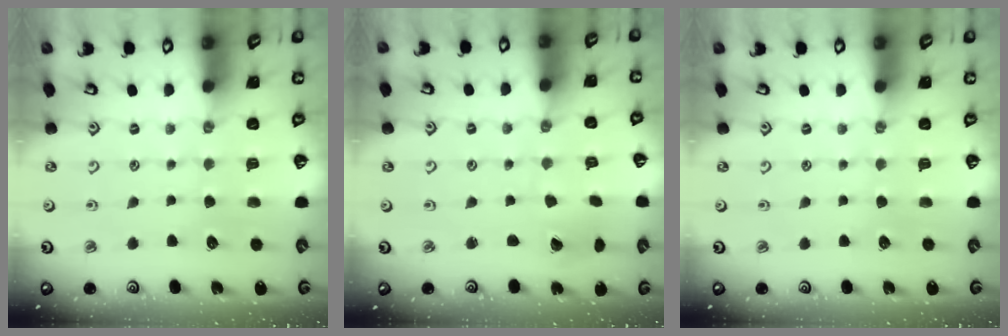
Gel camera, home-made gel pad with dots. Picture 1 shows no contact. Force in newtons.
{"total": 1.8, "press": 1.8, "slide": 0.4}
{"total": 0.0}